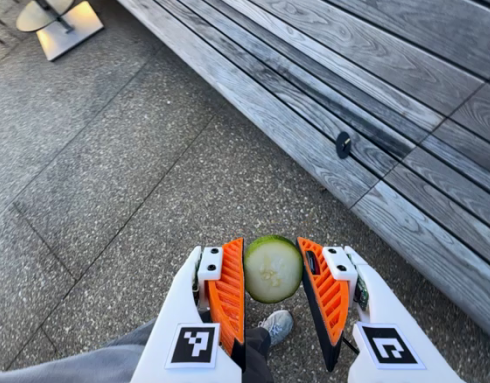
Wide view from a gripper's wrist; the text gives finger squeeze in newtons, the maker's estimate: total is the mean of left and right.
{"total": 11.1, "left": 11.5, "right": 10.7}